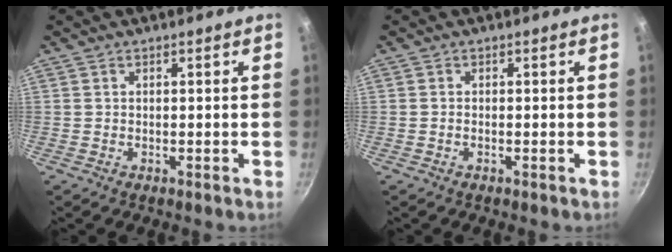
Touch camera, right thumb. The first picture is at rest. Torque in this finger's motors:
{"motor_torque": [-0.11, 0.23, -0.38, 0.18, -0.03]}